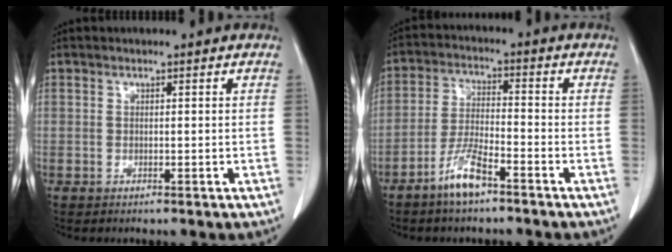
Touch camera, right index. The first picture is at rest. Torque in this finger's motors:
{"motor_torque": [0.60, -0.52, 0.17, 0.07]}